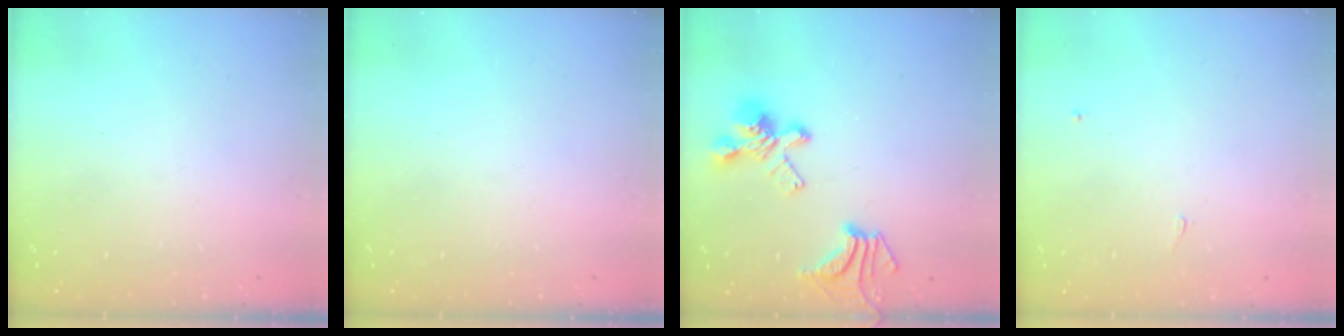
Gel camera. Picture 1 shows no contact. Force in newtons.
{"total": 0.0}
{"total": 8.2, "press": 7.7, "slide": 2.6}
{"total": 0.0}